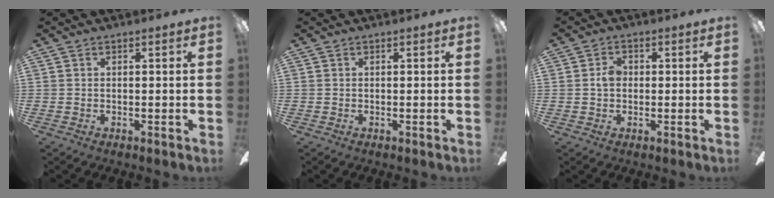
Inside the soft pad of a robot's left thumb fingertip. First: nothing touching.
{"total": 0.0}
{"total": 3.1, "force": [0.2, 2.3, 2.1], "torque": [-0.041, 0.009, 0.002]}